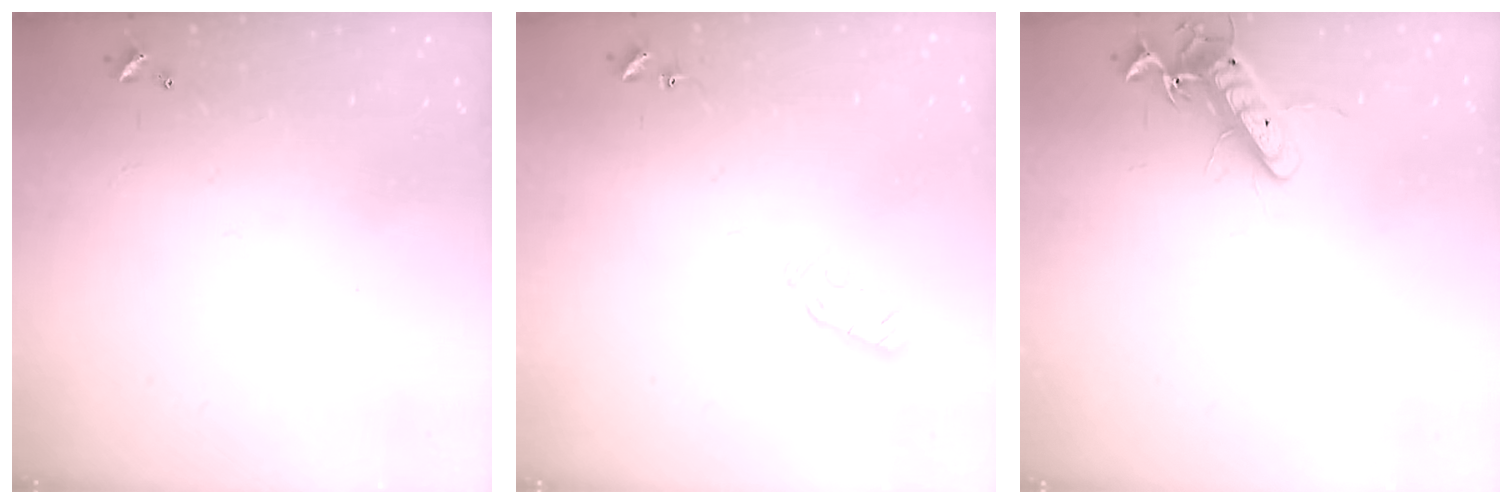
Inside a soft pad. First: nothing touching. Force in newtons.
{"total": 3.8, "press": 3.7, "slide": 0.8}
{"total": 12.4, "press": 12.4, "slide": 0.9}